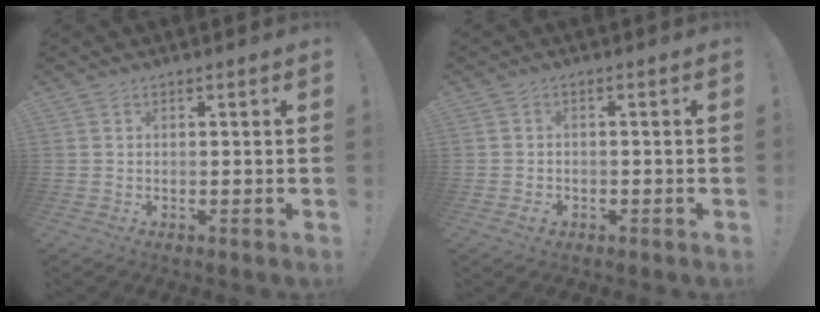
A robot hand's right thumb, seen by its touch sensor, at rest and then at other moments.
{"total": 2.2, "force": [-1.1, 1.6, 1.0], "torque": [-0.011, -0.004, -0.023]}